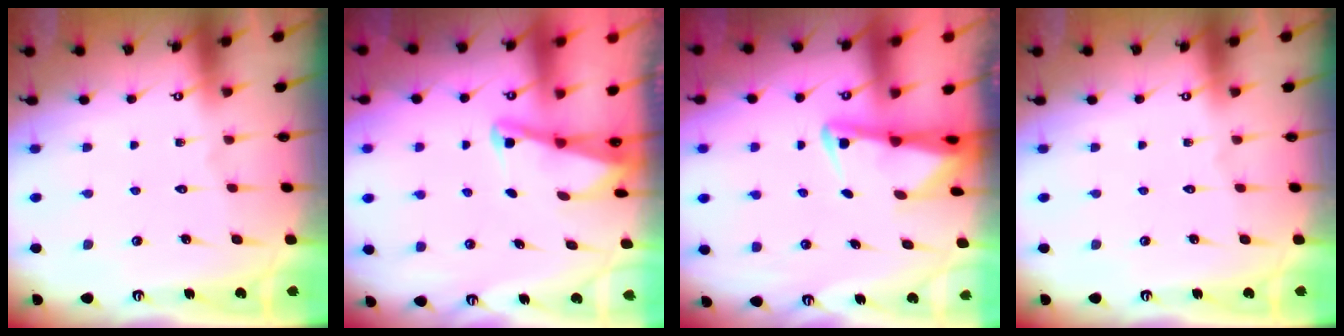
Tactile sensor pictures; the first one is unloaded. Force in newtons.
{"total": 2.0, "press": 2.0, "slide": 0.4}
{"total": 2.6, "press": 2.5, "slide": 0.6}
{"total": 0.0}